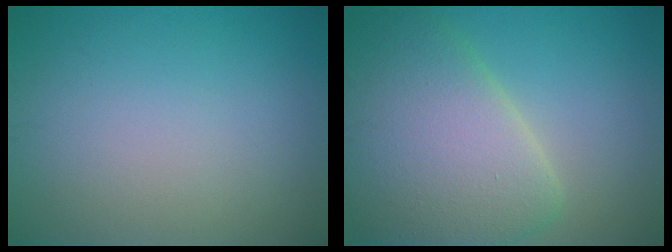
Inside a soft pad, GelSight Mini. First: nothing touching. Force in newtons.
{"total": 8.7, "press": 8.6, "slide": 0.7}